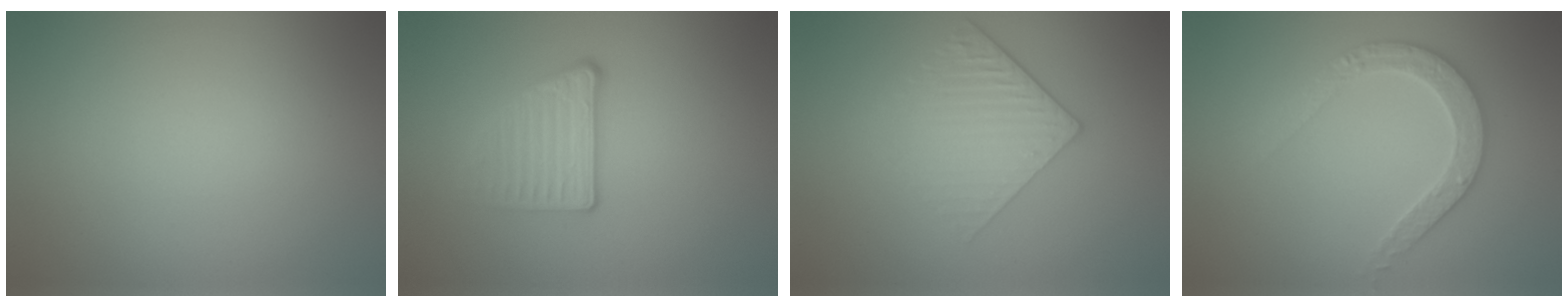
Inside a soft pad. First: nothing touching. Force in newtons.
{"total": 2.8, "press": 2.3, "slide": 1.5}
{"total": 3.0, "press": 2.6, "slide": 1.6}
{"total": 2.9, "press": 2.9, "slide": 0.5}